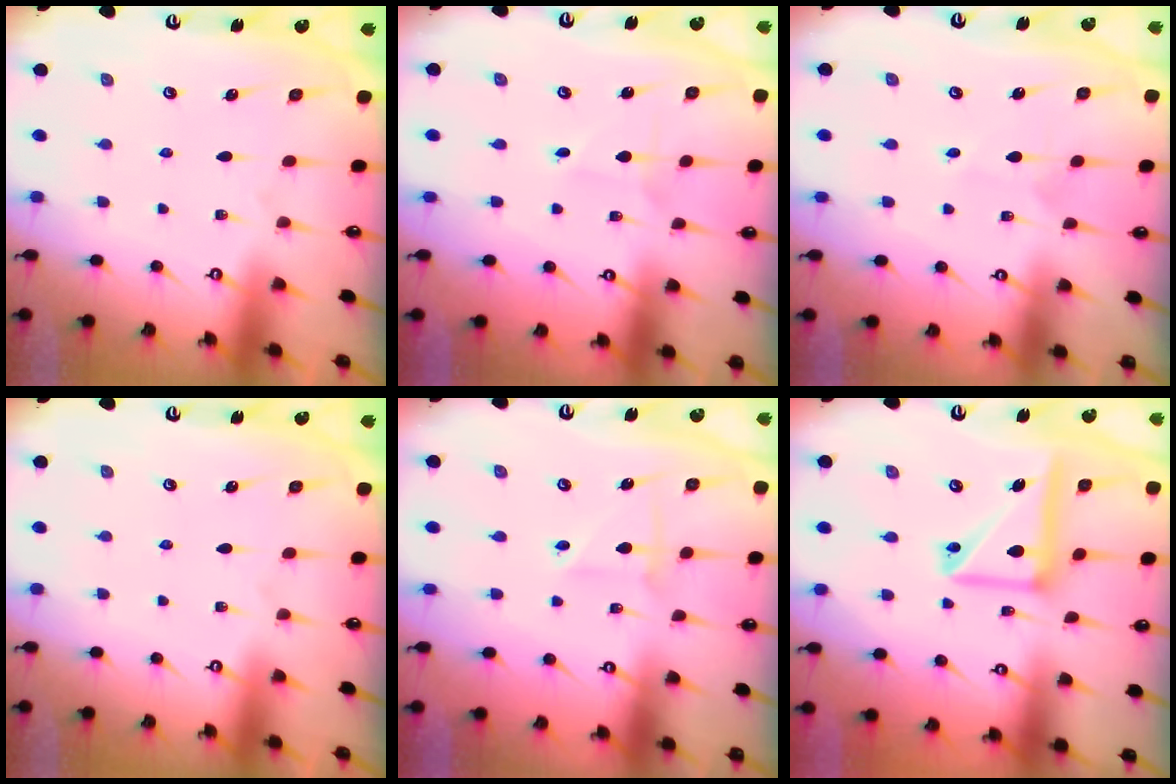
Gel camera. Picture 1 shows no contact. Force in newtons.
{"total": 0.7, "press": 0.7, "slide": 0.0}
{"total": 2.1, "press": 2.1, "slide": 0.1}
{"total": 0.0}
{"total": 4.6, "press": 4.5, "slide": 0.4}
{"total": 14.0, "press": 13.9, "slide": 1.4}